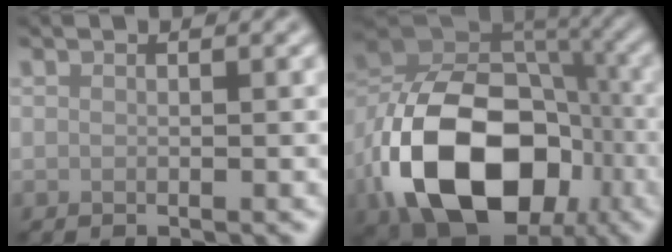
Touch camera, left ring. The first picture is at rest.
{"total": 16.0, "force": [-5.7, 10.8, 10.3], "torque": [-0.177, -0.008, -0.109]}